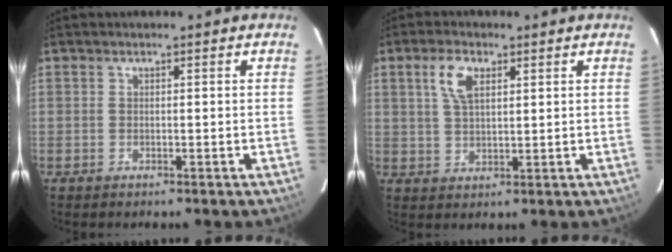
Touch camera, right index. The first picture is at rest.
{"total": 5.6, "force": [2.4, 2.8, 4.3], "torque": [-0.082, 0.010, 0.048]}